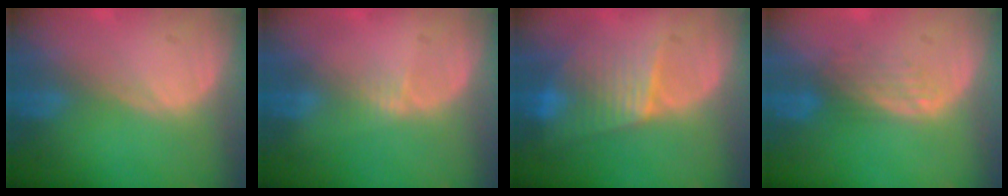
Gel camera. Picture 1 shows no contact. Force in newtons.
{"total": 1.3, "press": 1.1, "slide": 0.8}
{"total": 7.1, "press": 6.8, "slide": 1.9}
{"total": 3.5, "press": 2.8, "slide": 2.0}